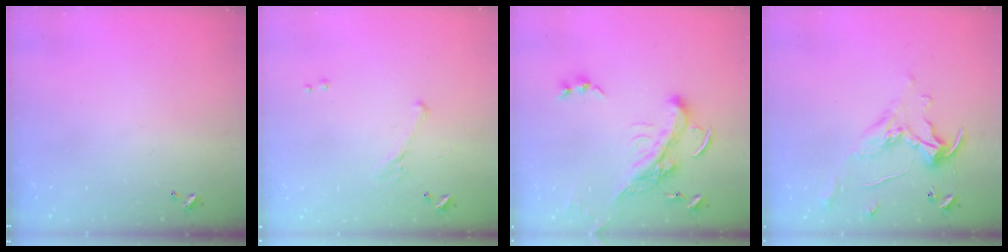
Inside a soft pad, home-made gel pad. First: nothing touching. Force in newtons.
{"total": 4.0, "press": 3.9, "slide": 1.0}
{"total": 6.7, "press": 6.5, "slide": 1.6}
{"total": 1.1, "press": 0.8, "slide": 0.9}